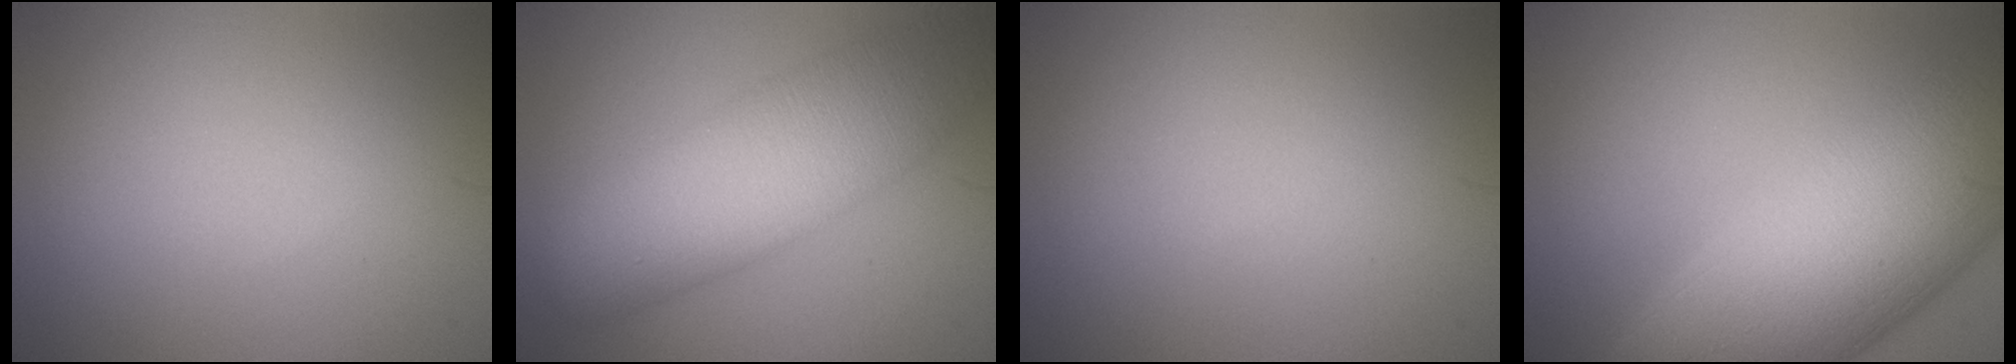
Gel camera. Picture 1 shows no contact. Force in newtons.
{"total": 9.8, "press": 9.8, "slide": 0.4}
{"total": 0.0}
{"total": 15.0, "press": 15.0, "slide": 0.5}